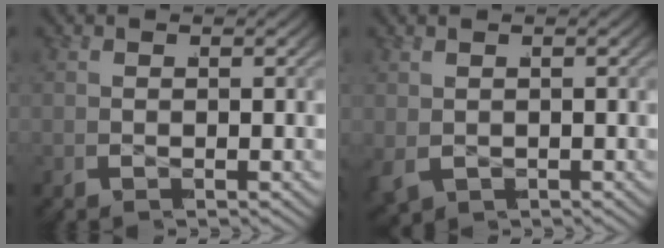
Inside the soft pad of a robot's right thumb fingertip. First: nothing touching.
{"total": 1.1, "force": [0.1, 1.1, 0.0], "torque": [-0.010, -0.004, 0.010]}